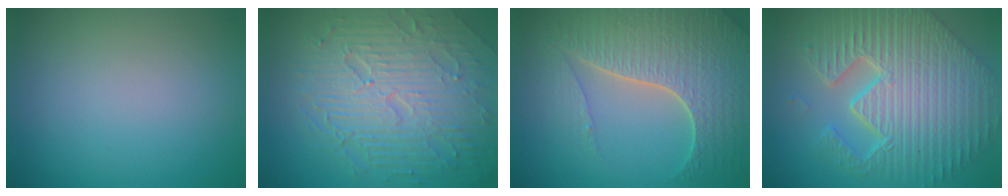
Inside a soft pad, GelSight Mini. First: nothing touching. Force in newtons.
{"total": 9.6, "press": 6.3, "slide": 7.3}
{"total": 7.6, "press": 5.6, "slide": 5.1}
{"total": 11.8, "press": 7.8, "slide": 8.9}